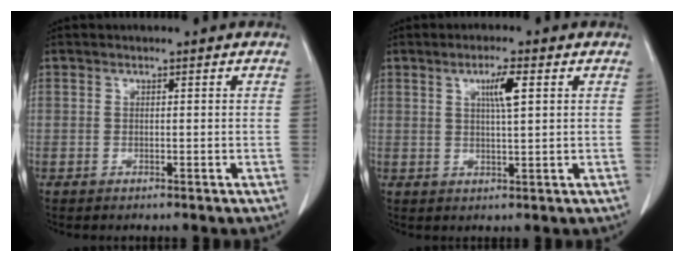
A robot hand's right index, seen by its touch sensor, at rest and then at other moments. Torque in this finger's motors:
{"motor_torque": [0.41, 0.06, 0.20, 0.05]}